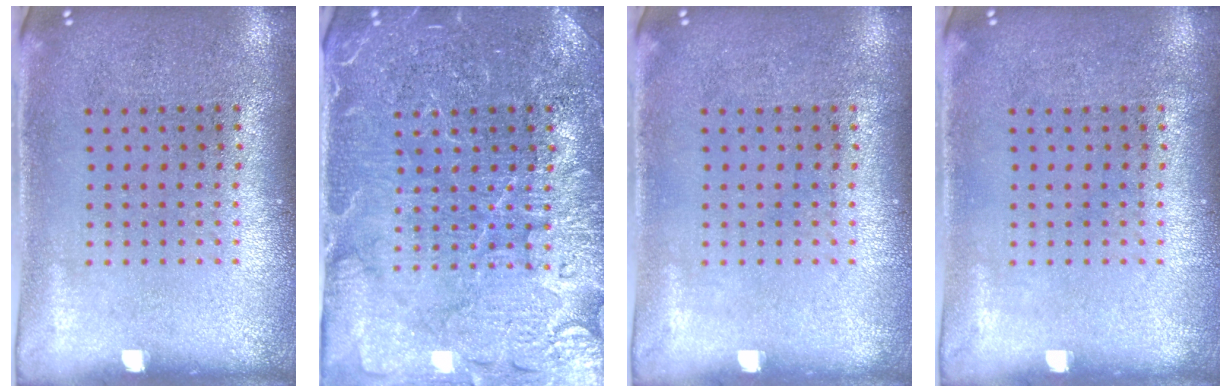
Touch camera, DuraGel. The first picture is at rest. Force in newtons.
{"total": 4.4, "press": 4.3, "slide": 1.0}
{"total": 0.0}
{"total": 0.0}